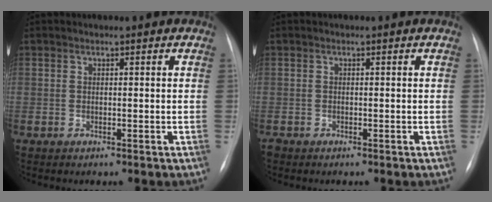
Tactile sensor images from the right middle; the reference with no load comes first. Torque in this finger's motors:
{"motor_torque": [-0.07, -0.07, -0.01, 0.00]}